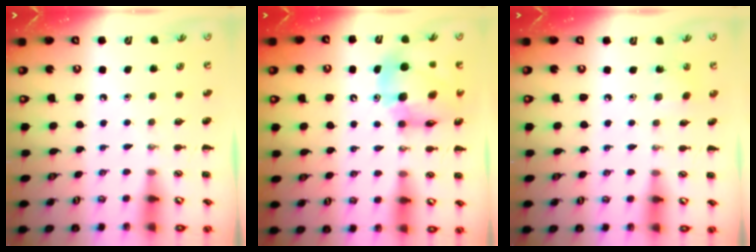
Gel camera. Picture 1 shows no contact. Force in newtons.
{"total": 13.0, "press": 12.4, "slide": 3.8}
{"total": 2.4, "press": 2.3, "slide": 0.7}